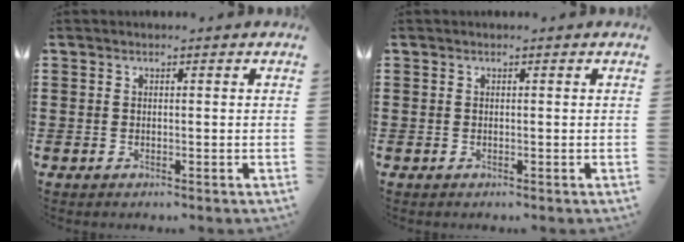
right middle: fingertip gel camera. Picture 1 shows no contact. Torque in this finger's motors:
{"motor_torque": [-0.24, -0.23, 0.00, 0.00]}